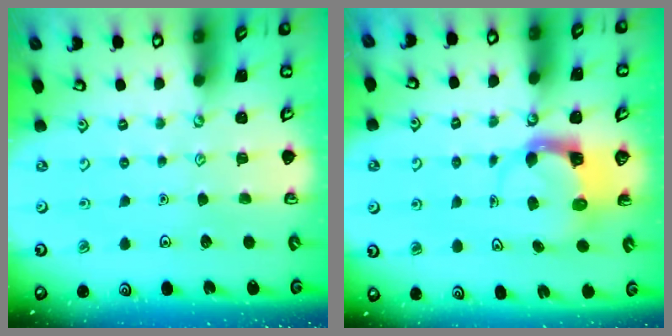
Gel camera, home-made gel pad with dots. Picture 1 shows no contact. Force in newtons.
{"total": 3.6, "press": 3.6, "slide": 0.4}